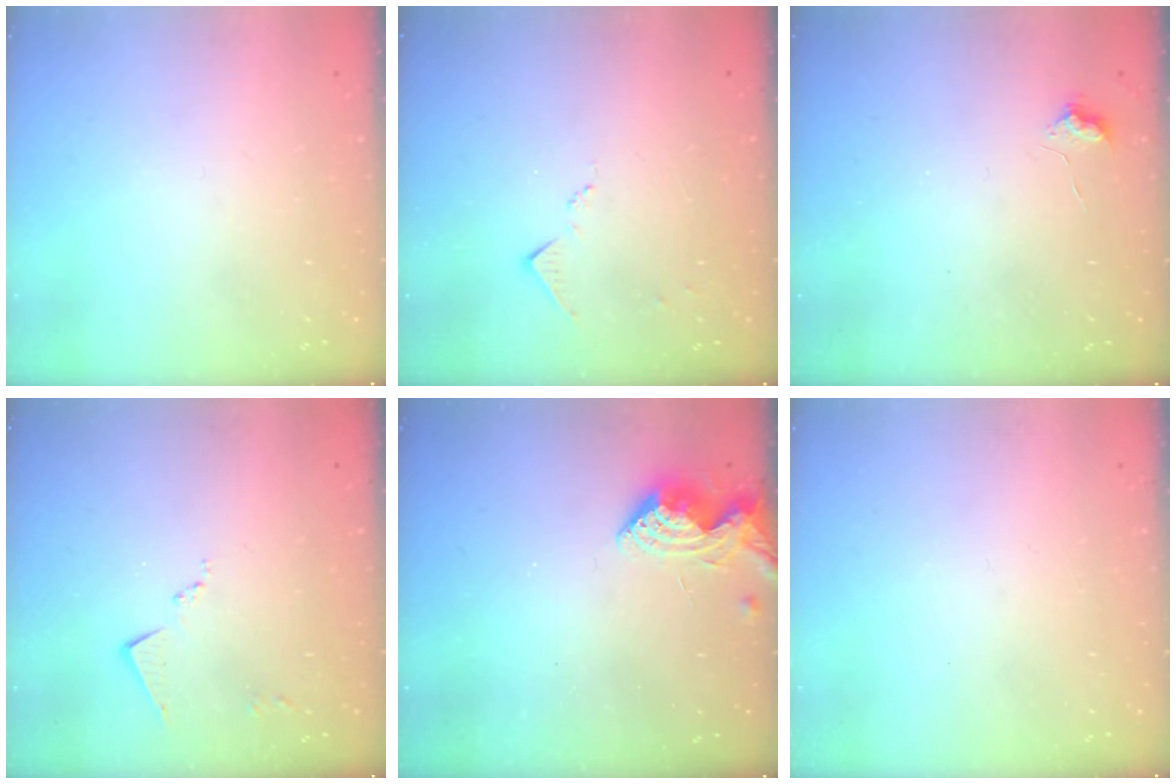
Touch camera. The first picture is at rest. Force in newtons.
{"total": 6.1, "press": 6.1, "slide": 0.7}
{"total": 5.1, "press": 5.0, "slide": 0.7}
{"total": 5.4, "press": 5.4, "slide": 0.5}
{"total": 7.6, "press": 7.5, "slide": 0.7}
{"total": 0.0}